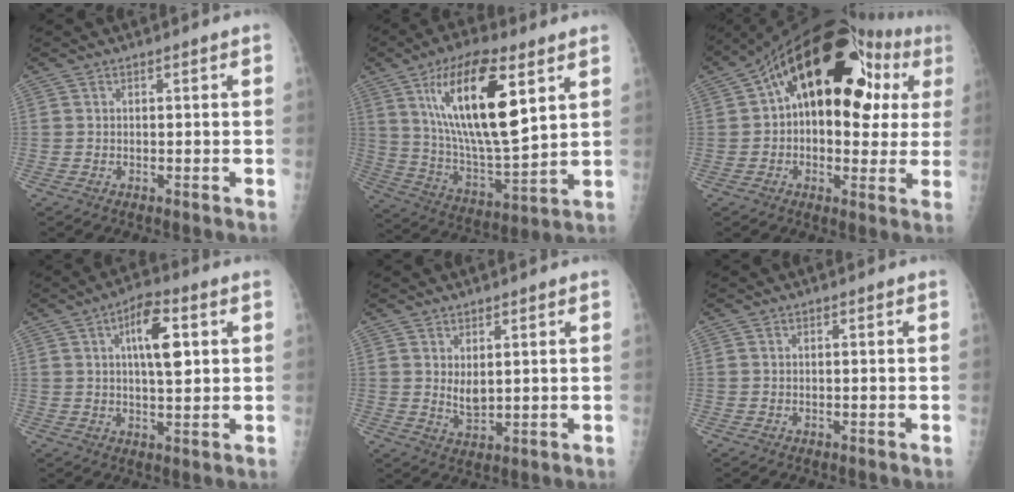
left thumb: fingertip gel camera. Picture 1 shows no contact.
{"total": 22.1, "force": [8.7, 7.4, 18.9], "torque": [-0.326, -0.040, 0.156]}
{"total": 24.3, "force": [6.8, 13.2, 19.3], "torque": [-0.248, 0.049, 0.095]}
{"total": 9.5, "force": [2.9, 3.5, 8.3], "torque": [-0.118, 0.000, 0.043]}
{"total": 3.8, "force": [1.4, 2.1, 2.8], "torque": [-0.041, -0.018, 0.031]}
{"total": 0.0}